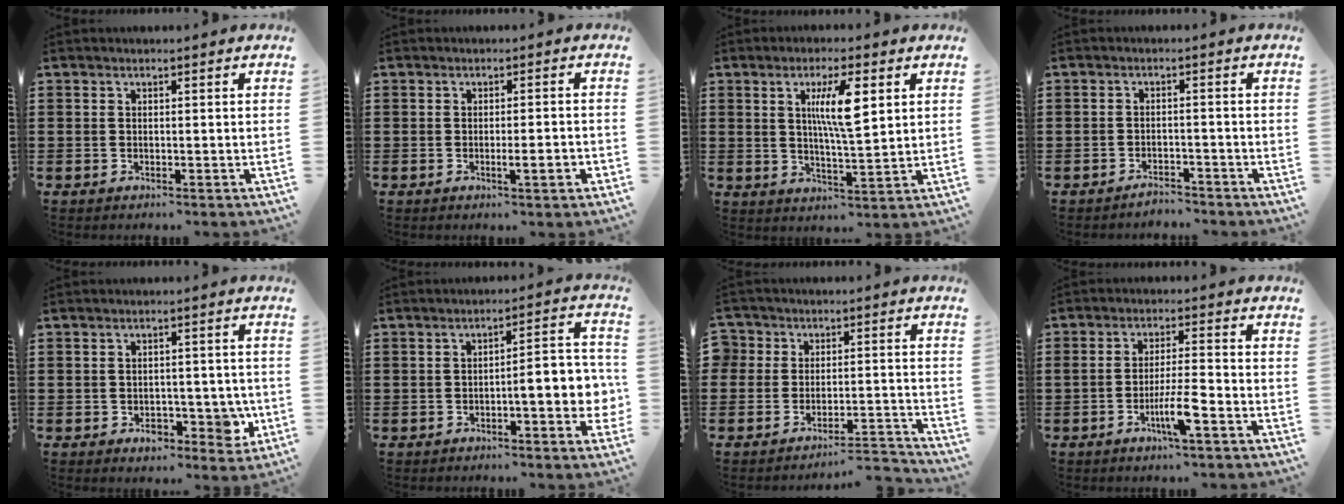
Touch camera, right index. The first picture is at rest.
{"total": 2.8, "force": [-0.9, 0.2, 2.6], "torque": [-0.043, -0.006, -0.016]}
{"total": 7.7, "force": [2.5, 1.5, 7.1], "torque": [-0.135, 0.003, 0.037]}
{"total": 2.2, "force": [-2.2, 0.1, 0.0], "torque": [-0.006, 0.003, -0.047]}
{"total": 5.4, "force": [-1.7, 3.7, 3.6], "torque": [-0.047, 0.006, -0.031]}
{"total": 7.4, "force": [-2.2, 2.0, 6.7], "torque": [-0.087, -0.007, -0.041]}
{"total": 4.2, "force": [-4.0, 1.5, 0.1], "torque": [-0.013, 0.008, -0.087]}
{"total": 6.0, "force": [-2.7, 0.4, 5.4], "torque": [-0.100, -0.012, -0.050]}